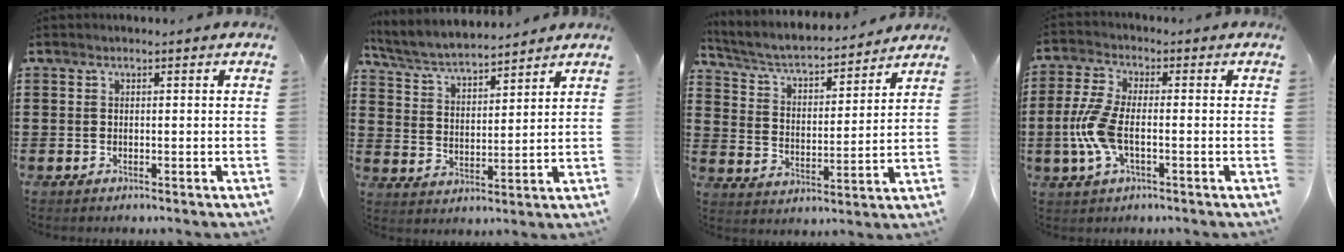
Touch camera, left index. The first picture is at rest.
{"total": 5.5, "force": [5.2, 0.7, 1.6], "torque": [-0.053, -0.025, 0.090]}
{"total": 4.6, "force": [4.1, 0.8, 1.8], "torque": [-0.055, -0.030, 0.063]}
{"total": 7.5, "force": [-1.3, 3.4, 6.5], "torque": [-0.167, -0.012, -0.031]}